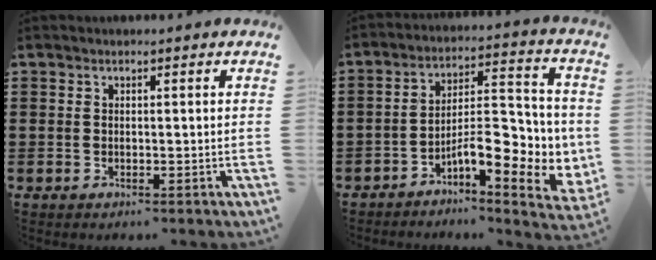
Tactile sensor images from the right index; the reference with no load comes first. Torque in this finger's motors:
{"motor_torque": [0.94, -0.45, 0.95, 0.10]}